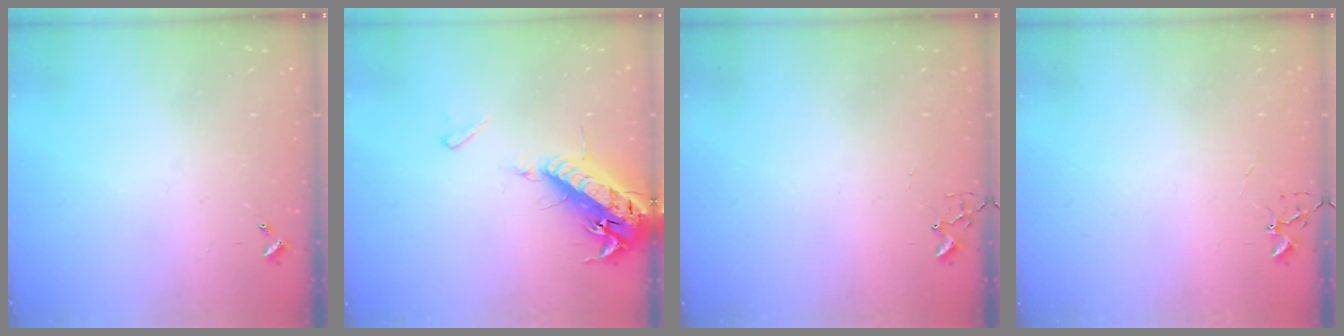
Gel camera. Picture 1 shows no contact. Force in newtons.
{"total": 17.4, "press": 16.9, "slide": 4.1}
{"total": 4.0, "press": 3.9, "slide": 0.4}
{"total": 4.2, "press": 4.2, "slide": 0.7}